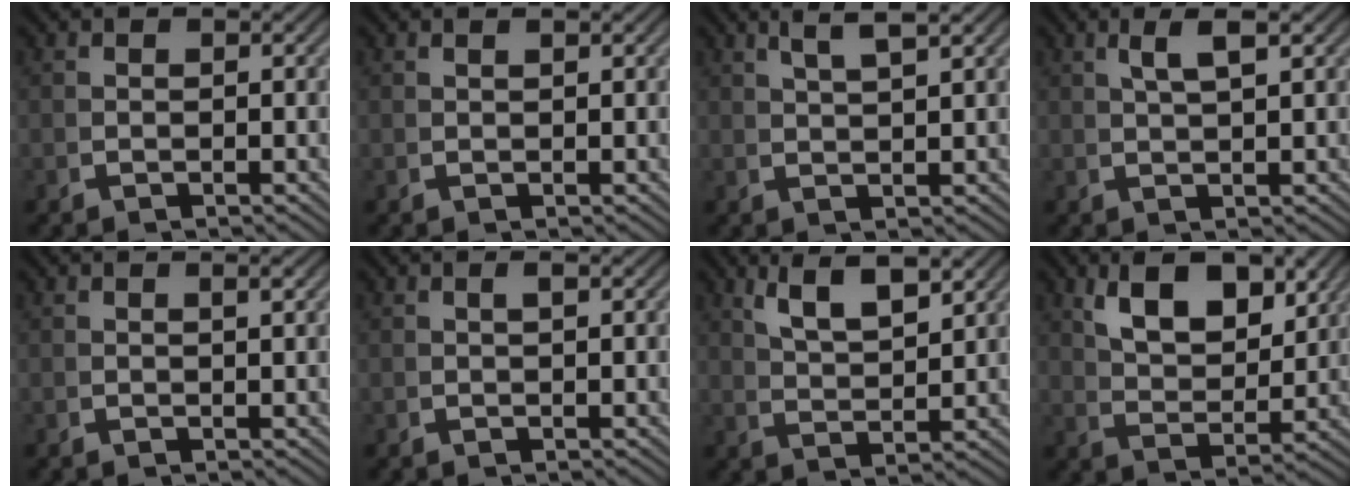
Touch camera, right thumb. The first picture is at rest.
{"total": 0.6, "force": [0.5, -0.2, 0.1], "torque": [-0.002, 0.000, 0.012]}
{"total": 3.9, "force": [3.1, 0.3, 2.3], "torque": [-0.025, 0.016, 0.054]}
{"total": 3.0, "force": [1.8, 0.1, 2.3], "torque": [-0.033, 0.012, 0.038]}
{"total": 0.7, "force": [0.3, 0.0, 0.6], "torque": [-0.008, 0.002, 0.007]}
{"total": 0.6, "force": [0.2, 0.0, 0.5], "torque": [-0.008, 0.004, 0.006]}
{"total": 5.2, "force": [3.9, 1.0, 3.4], "torque": [-0.054, 0.011, 0.076]}
{"total": 6.7, "force": [3.4, 3.1, 4.8], "torque": [-0.081, -0.007, 0.069]}